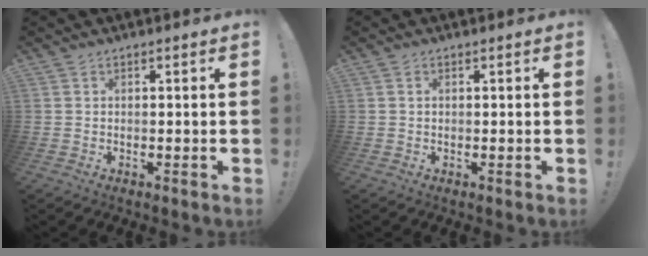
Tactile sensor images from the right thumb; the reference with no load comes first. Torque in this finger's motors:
{"motor_torque": [0.01, -0.12, -0.06, 0.20, -0.01]}